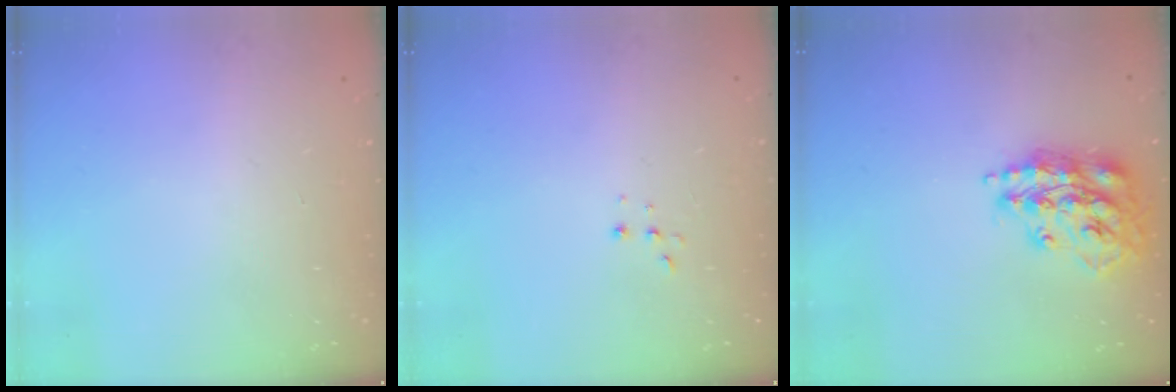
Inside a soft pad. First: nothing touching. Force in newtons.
{"total": 2.2, "press": 2.2, "slide": 0.5}
{"total": 16.1, "press": 16.0, "slide": 1.6}